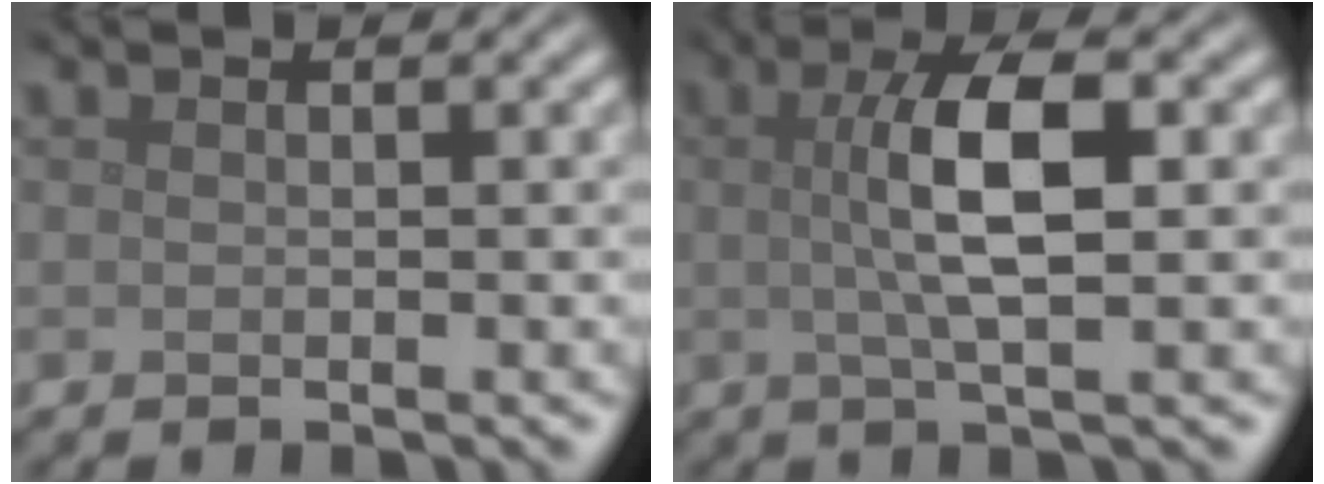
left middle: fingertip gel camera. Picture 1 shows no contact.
{"total": 5.6, "force": [0.6, 1.4, 5.4], "torque": [-0.099, 0.010, 0.009]}